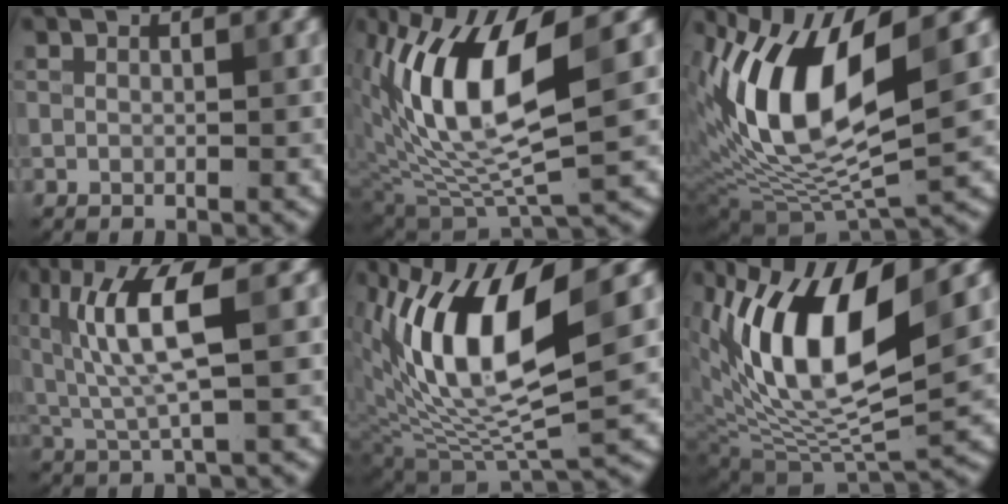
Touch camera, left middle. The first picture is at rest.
{"total": 10.3, "force": [2.5, 3.7, 9.3], "torque": [-0.187, -0.007, 0.047]}
{"total": 12.5, "force": [3.2, 5.2, 10.9], "torque": [-0.214, 0.000, 0.060]}
{"total": 6.2, "force": [1.4, 1.2, 6.0], "torque": [-0.121, 0.000, 0.029]}
{"total": 11.1, "force": [3.1, 4.2, 9.8], "torque": [-0.187, -0.010, 0.059]}
{"total": 11.9, "force": [4.2, 4.9, 10.0], "torque": [-0.180, -0.006, 0.082]}